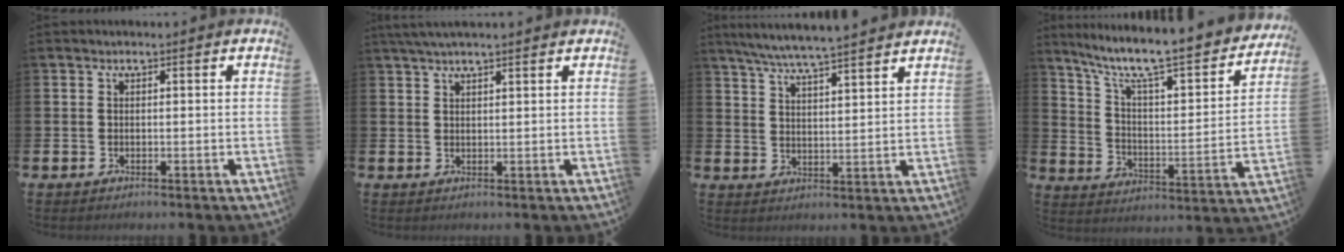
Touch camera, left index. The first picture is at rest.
{"total": 2.6, "force": [2.3, 0.1, 1.2], "torque": [-0.025, -0.002, 0.042]}
{"total": 6.1, "force": [5.8, -0.3, 1.8], "torque": [-0.055, -0.033, 0.103]}
{"total": 9.4, "force": [8.0, 1.5, 4.6], "torque": [-0.109, -0.068, 0.128]}